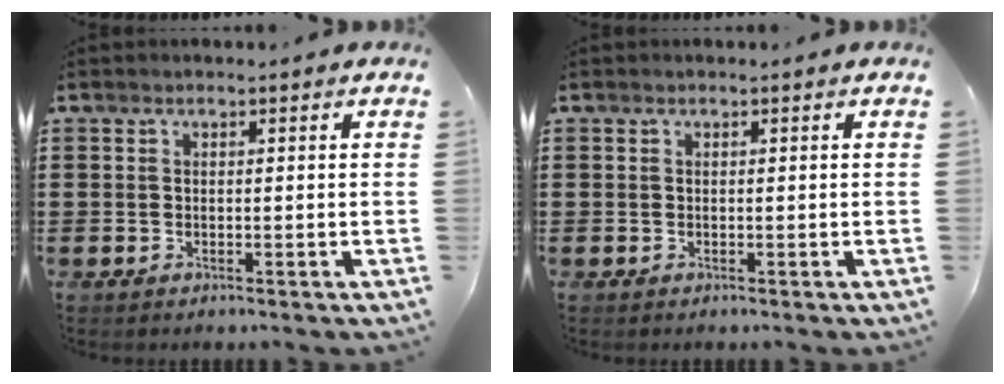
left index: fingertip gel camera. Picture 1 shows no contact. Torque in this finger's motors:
{"motor_torque": [0.00, 0.00, 0.00, 0.00]}